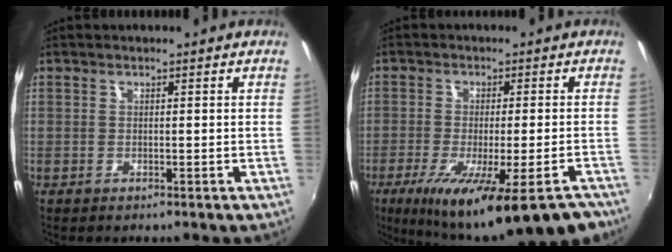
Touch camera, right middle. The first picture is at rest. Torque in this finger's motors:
{"motor_torque": [1.50, -0.63, 0.40, 0.21]}